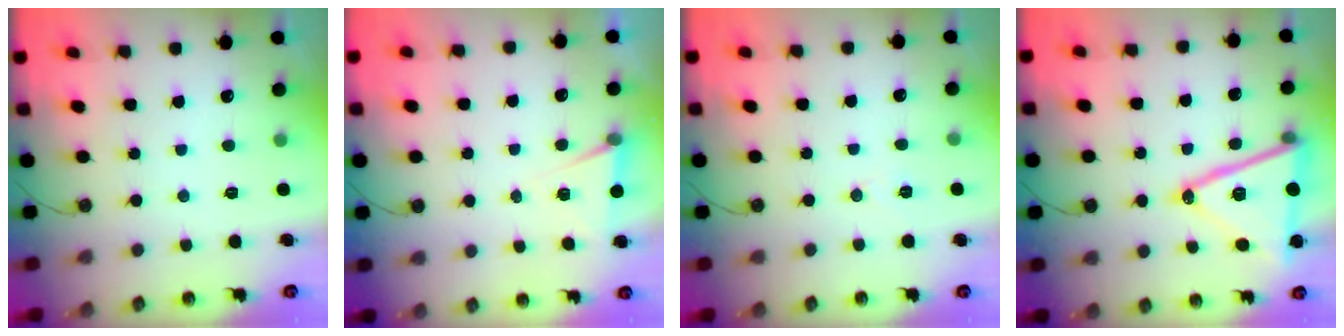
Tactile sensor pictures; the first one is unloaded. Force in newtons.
{"total": 6.1, "press": 4.1, "slide": 4.5}
{"total": 6.0, "press": 3.8, "slide": 4.6}
{"total": 18.9, "press": 18.5, "slide": 3.5}